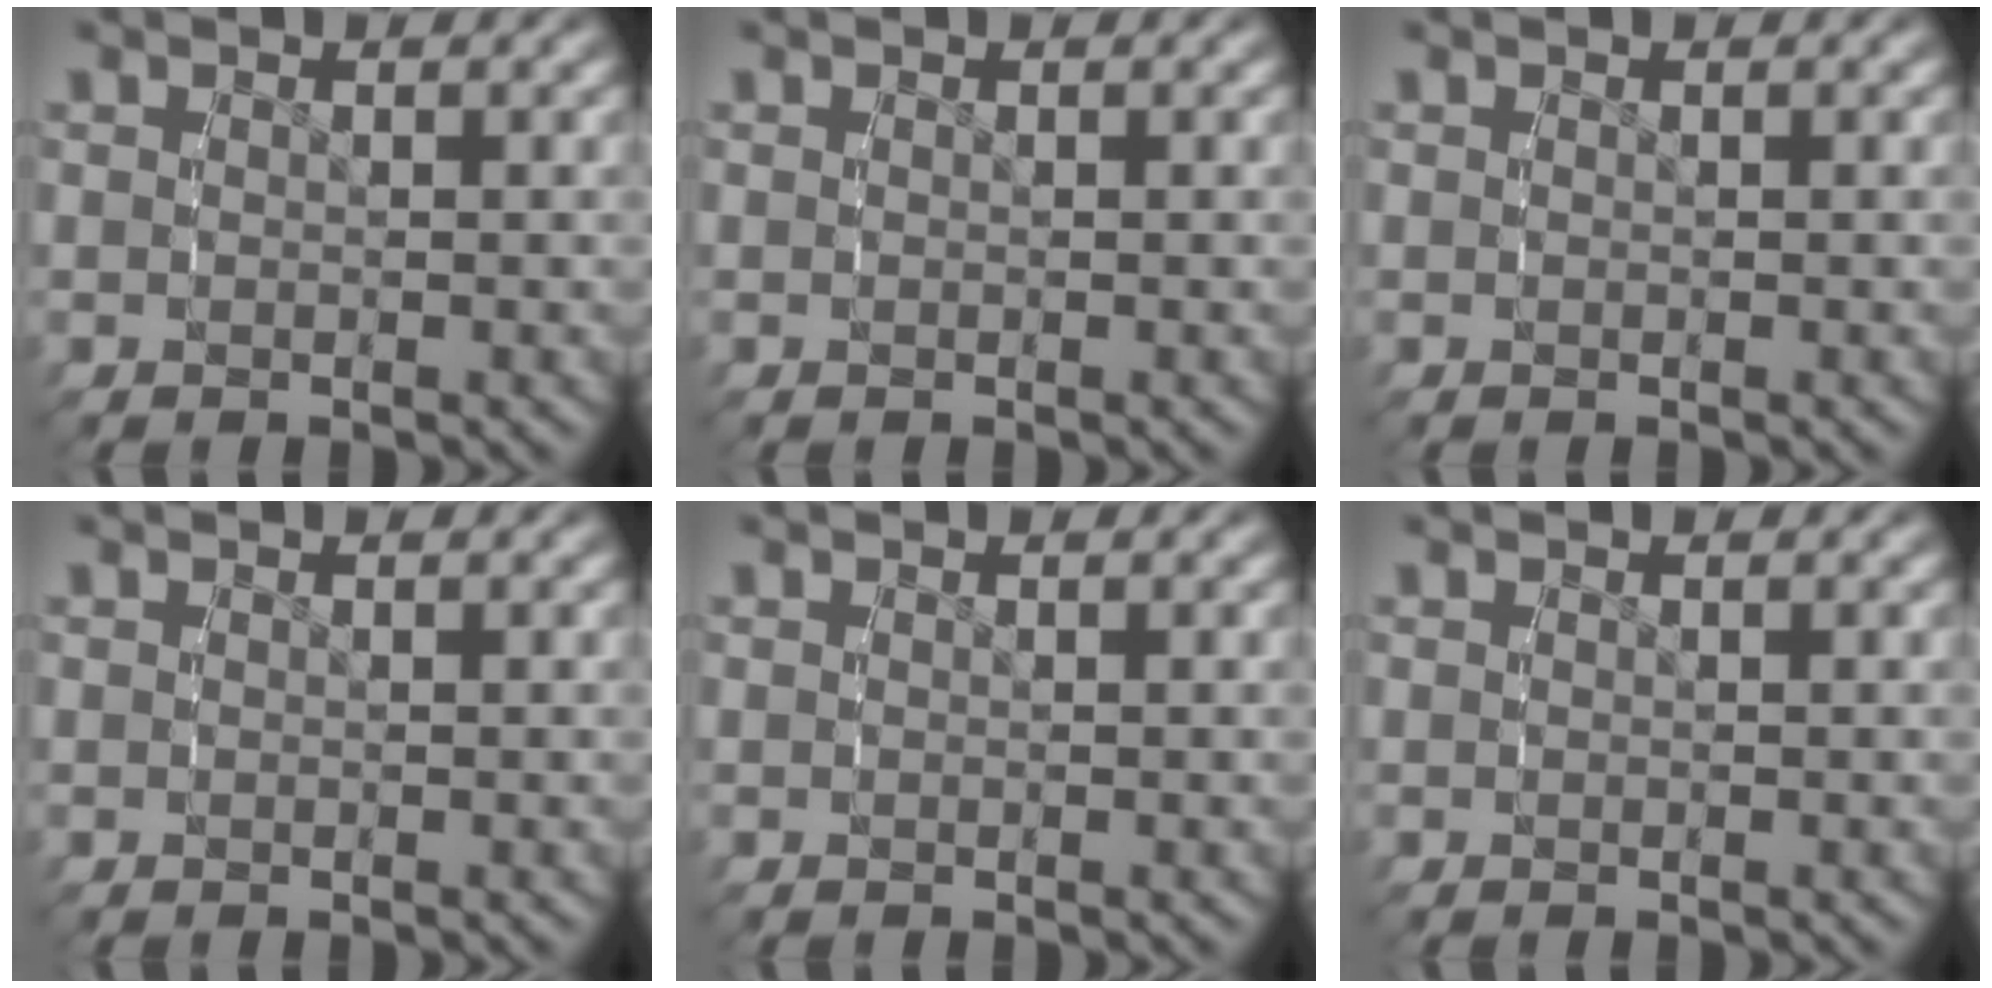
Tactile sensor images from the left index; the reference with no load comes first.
{"total": 0.0}
{"total": 0.0}
{"total": 0.0}
{"total": 0.0}
{"total": 0.0}